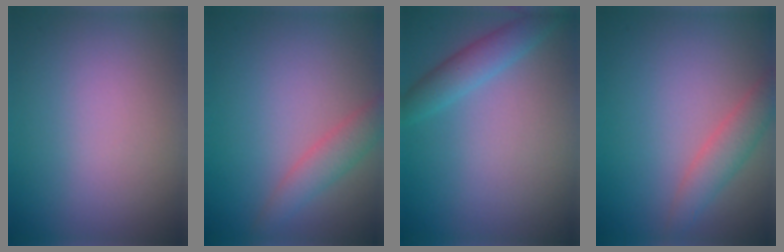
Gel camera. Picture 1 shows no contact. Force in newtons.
{"total": 2.4, "press": 2.4, "slide": 0.1}
{"total": 2.8, "press": 2.8, "slide": 0.2}
{"total": 2.5, "press": 2.5, "slide": 0.2}